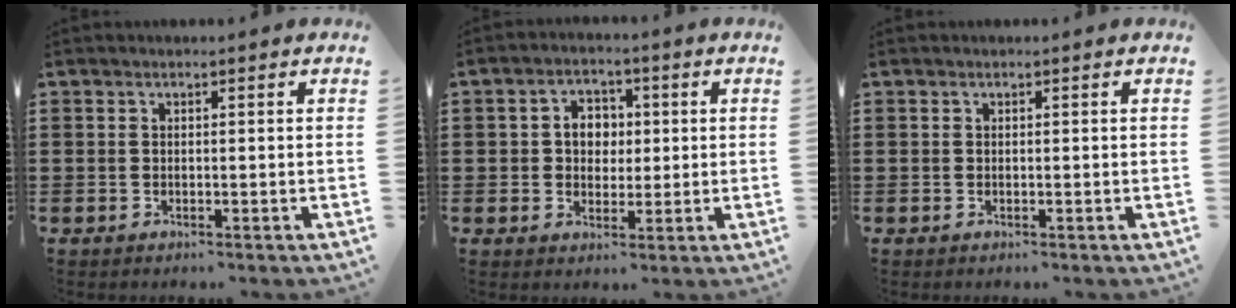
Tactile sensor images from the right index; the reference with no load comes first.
{"total": 4.4, "force": [0.1, 3.7, 2.4], "torque": [-0.051, 0.010, -0.005]}
{"total": 0.0}